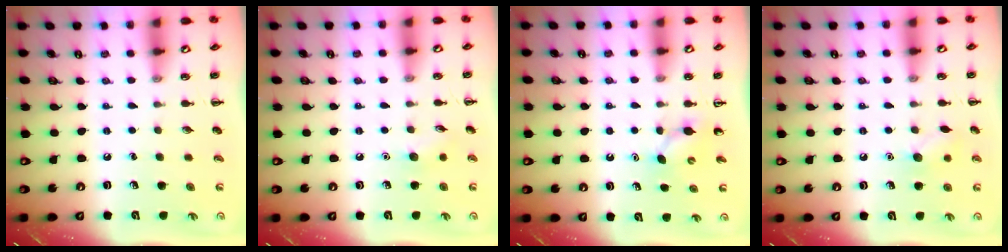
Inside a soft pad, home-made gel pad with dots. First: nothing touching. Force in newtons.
{"total": 5.3, "press": 5.1, "slide": 1.3}
{"total": 3.7, "press": 3.6, "slide": 1.2}
{"total": 8.5, "press": 8.3, "slide": 1.7}